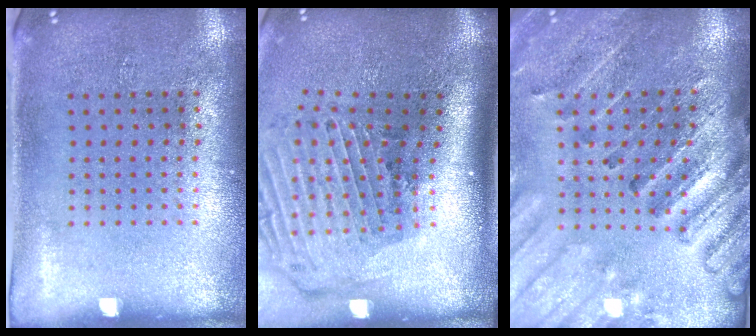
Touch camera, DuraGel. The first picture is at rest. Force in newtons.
{"total": 3.2, "press": 2.1, "slide": 2.4}
{"total": 2.7, "press": 2.7, "slide": 0.3}